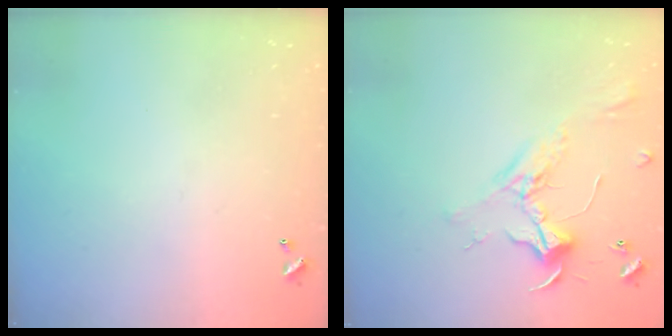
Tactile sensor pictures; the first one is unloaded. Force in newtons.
{"total": 2.3, "press": 2.2, "slide": 0.9}